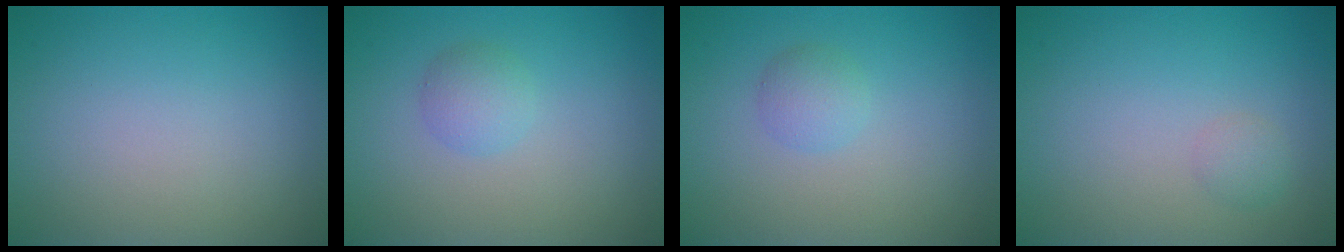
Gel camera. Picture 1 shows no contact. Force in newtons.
{"total": 1.9, "press": 1.9, "slide": 0.1}
{"total": 1.6, "press": 1.6, "slide": 0.0}
{"total": 1.0, "press": 1.0, "slide": 0.0}